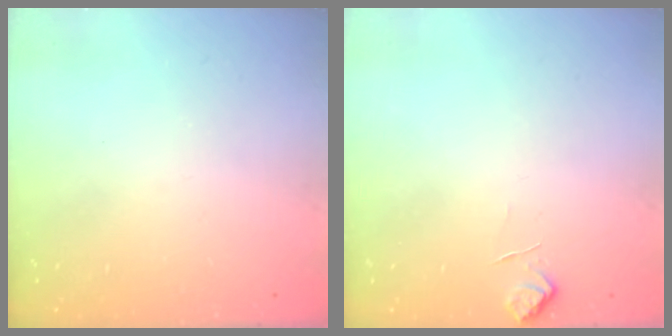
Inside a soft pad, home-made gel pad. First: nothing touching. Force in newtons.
{"total": 1.7, "press": 1.3, "slide": 1.0}